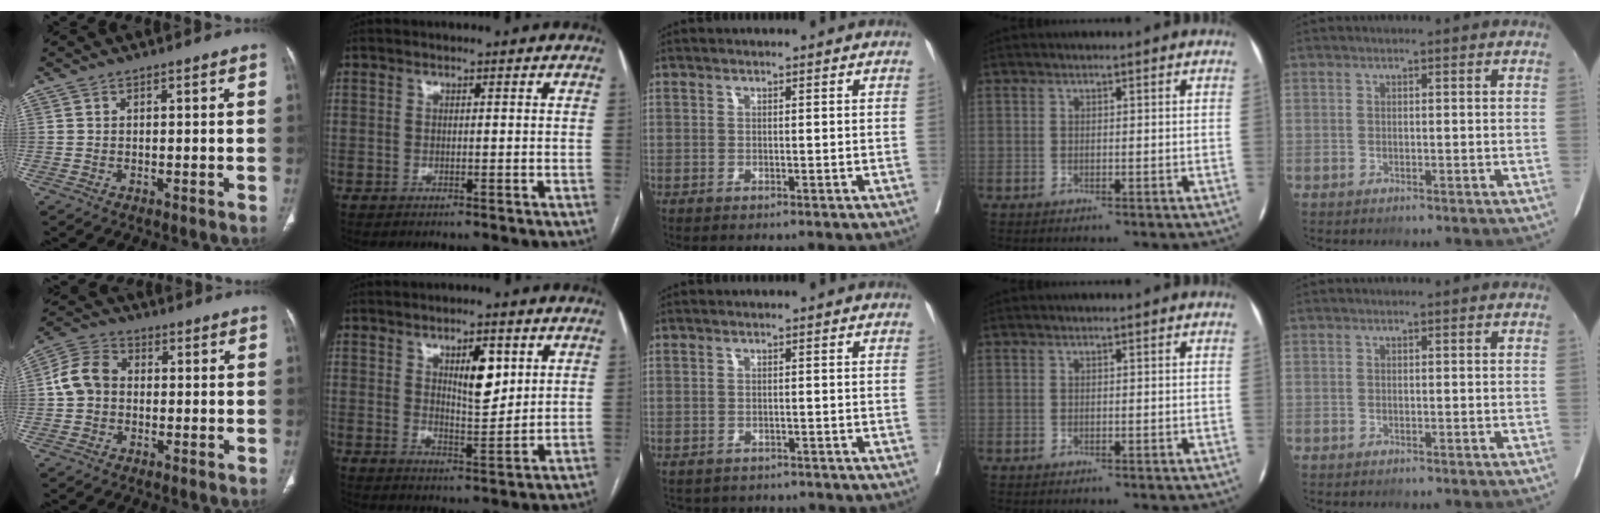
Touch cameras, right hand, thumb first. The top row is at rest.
{"thumb": {"total": 7.4, "force": [-0.2, 6.0, 4.3], "torque": [-0.072, 0.024, -0.016]}, "index": {"total": 6.1, "force": [2.6, 1.9, 5.2], "torque": [-0.084, -0.005, 0.046]}, "middle": {"total": 5.6, "force": [-5.2, 2.0, 0.2], "torque": [-0.005, 0.000, -0.061]}}